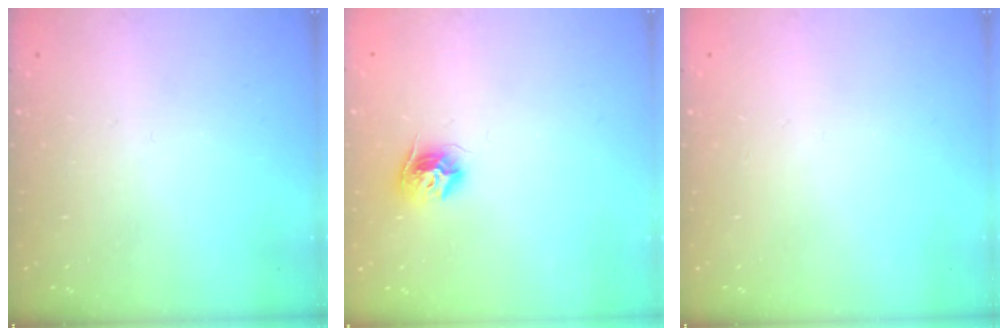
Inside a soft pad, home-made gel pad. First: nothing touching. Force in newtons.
{"total": 9.3, "press": 9.3, "slide": 0.3}
{"total": 0.0}